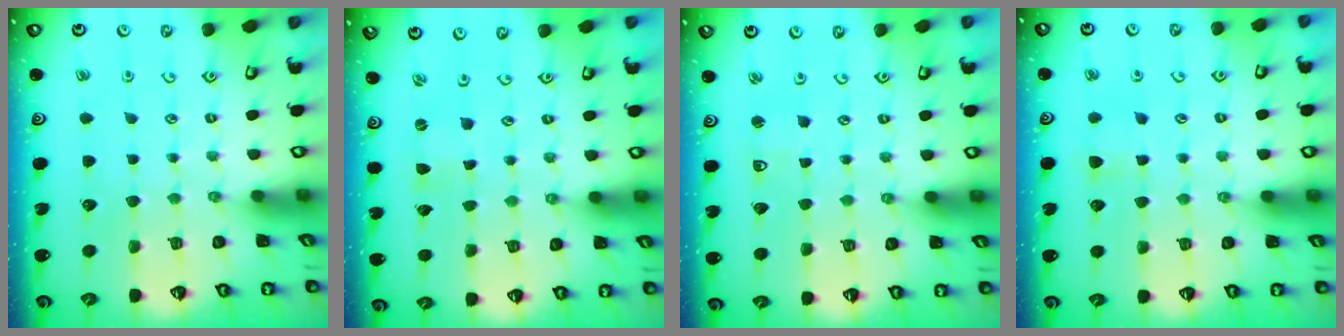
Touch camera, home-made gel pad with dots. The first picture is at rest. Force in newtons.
{"total": 0.0}
{"total": 2.8, "press": 2.7, "slide": 0.7}
{"total": 5.0, "press": 4.9, "slide": 0.5}